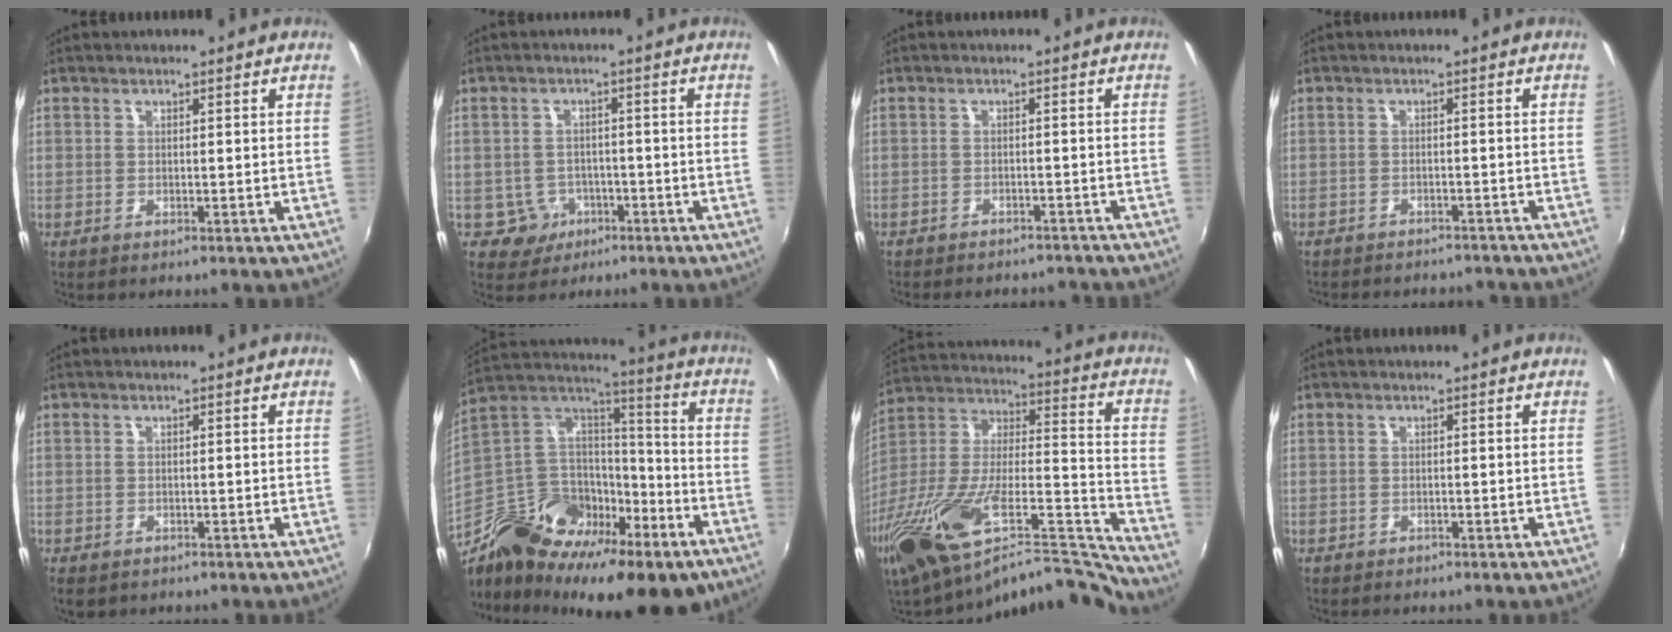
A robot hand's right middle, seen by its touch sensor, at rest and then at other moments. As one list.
[{"total": 4.1, "force": [-1.9, 3.6, 0.5], "torque": [-0.019, 0.010, -0.023]}, {"total": 10.1, "force": [-9.0, 2.9, 3.5], "torque": [-0.083, -0.012, -0.118]}, {"total": 10.0, "force": [-9.0, 2.7, 3.4], "torque": [-0.079, -0.013, -0.118]}, {"total": 1.7, "force": [-0.9, 1.0, 1.0], "torque": [-0.020, -0.009, -0.013]}, {"total": 26.5, "force": [-15.3, 14.0, 16.5], "torque": [-0.297, 0.006, -0.239]}, {"total": 29.1, "force": [-22.9, 5.9, 17.0], "torque": [-0.285, -0.045, -0.374]}, {"total": 0.0}]